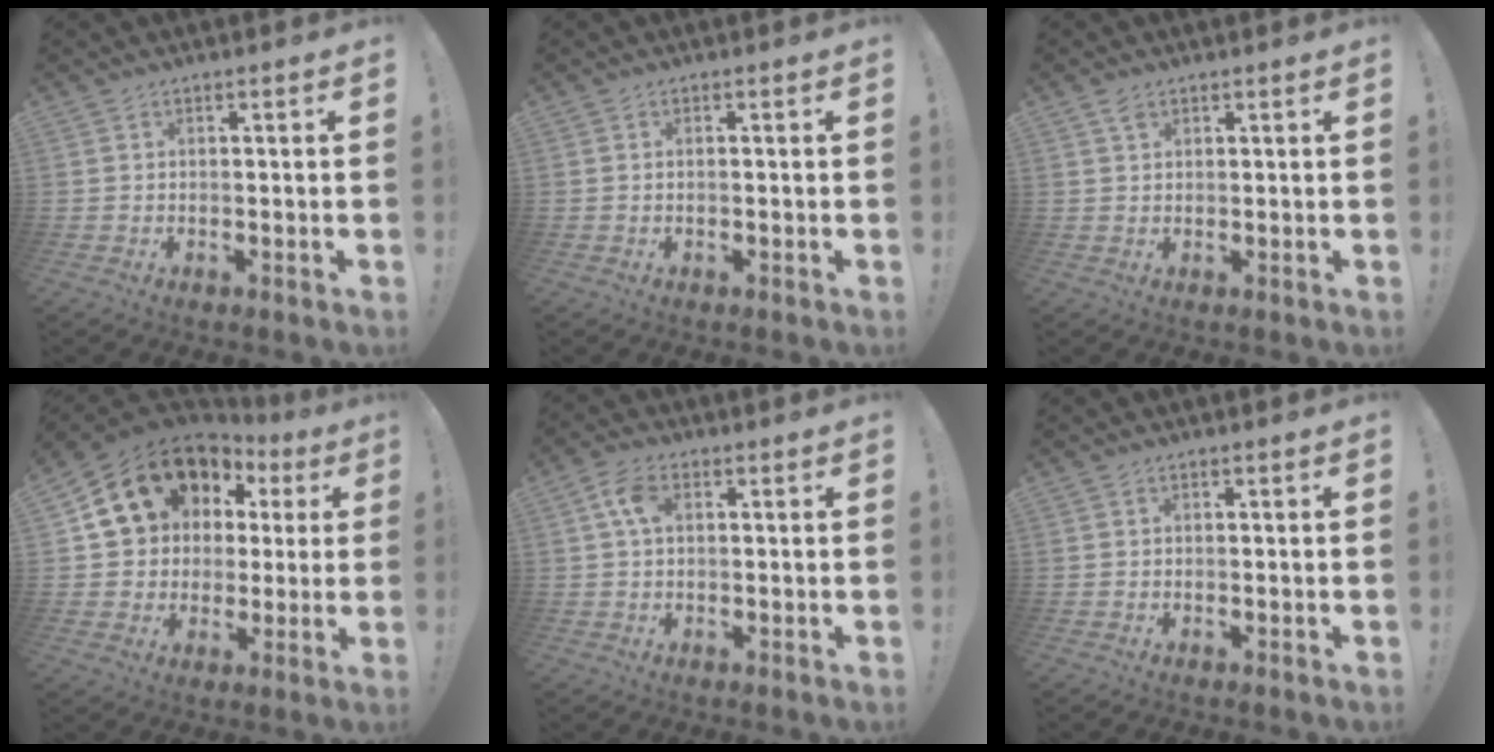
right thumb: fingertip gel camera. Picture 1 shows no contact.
{"total": 0.0}
{"total": 2.2, "force": [1.5, 1.1, 1.2], "torque": [-0.011, -0.005, 0.026]}
{"total": 16.0, "force": [7.0, 12.6, 7.1], "torque": [-0.113, -0.033, 0.150]}
{"total": 6.1, "force": [1.6, 3.6, 4.7], "torque": [-0.092, 0.007, 0.028]}
{"total": 0.0}